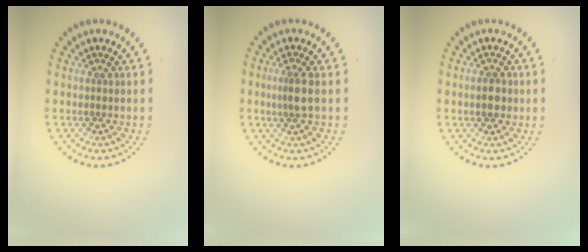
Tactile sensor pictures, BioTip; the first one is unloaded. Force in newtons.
{"total": 2.1, "press": 1.7, "slide": 1.1}
{"total": 1.9, "press": 1.9, "slide": 0.1}